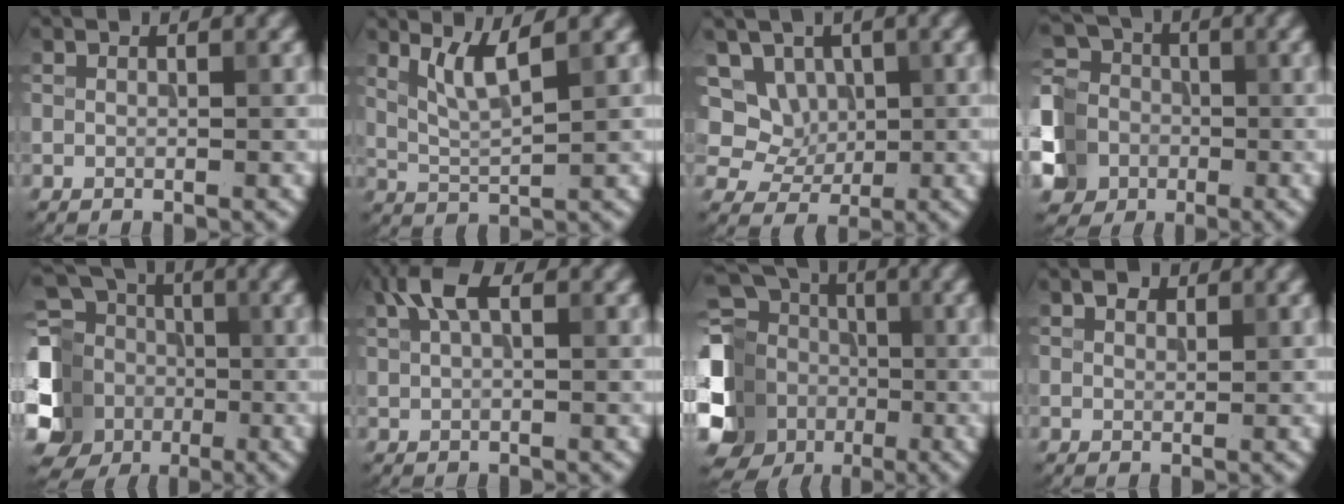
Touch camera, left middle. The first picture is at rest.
{"total": 3.2, "force": [1.7, 0.5, 2.6], "torque": [-0.056, -0.006, 0.040]}
{"total": 4.6, "force": [1.8, 3.6, 2.1], "torque": [-0.039, -0.003, 0.039]}
{"total": 9.3, "force": [-4.6, 7.3, 3.3], "torque": [-0.068, -0.027, -0.078]}
{"total": 10.2, "force": [-2.3, 8.7, 4.8], "torque": [-0.118, -0.002, -0.041]}
{"total": 3.0, "force": [1.4, 1.2, 2.4], "torque": [-0.049, 0.007, 0.025]}
{"total": 14.4, "force": [-3.6, 12.4, 6.4], "torque": [-0.158, 0.001, -0.079]}
{"total": 1.1, "force": [0.7, 0.6, 0.5], "torque": [-0.008, 0.002, 0.012]}